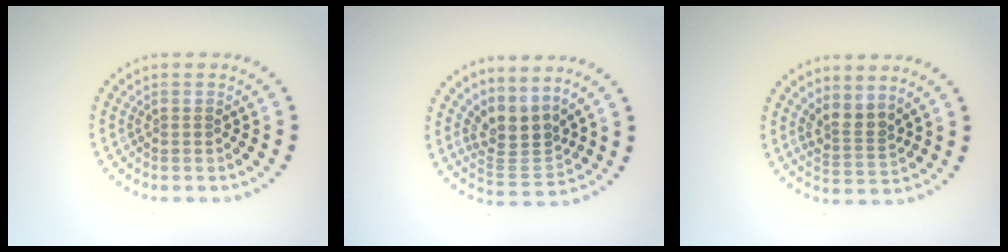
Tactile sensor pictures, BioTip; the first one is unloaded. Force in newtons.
{"total": 3.3, "press": 2.4, "slide": 2.2}
{"total": 2.5, "press": 1.8, "slide": 1.7}